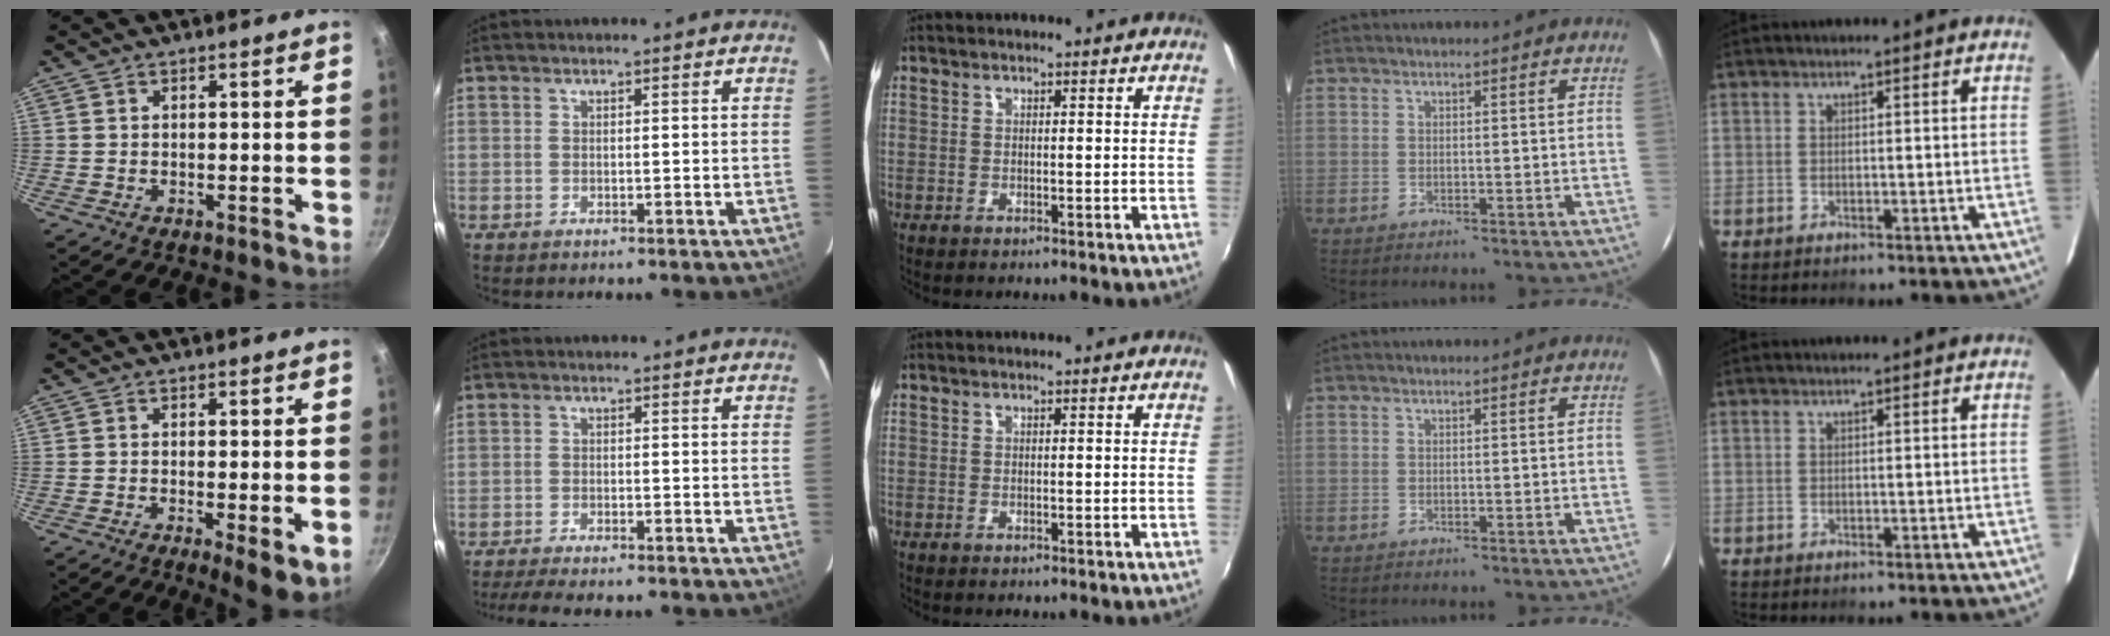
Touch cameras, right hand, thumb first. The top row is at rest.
{"thumb": {"total": 6.1, "force": [-1.6, 1.6, 5.6], "torque": [-0.078, -0.010, -0.018]}, "index": {"total": 7.6, "force": [-6.6, 1.0, 3.7], "torque": [-0.088, -0.019, -0.107]}}